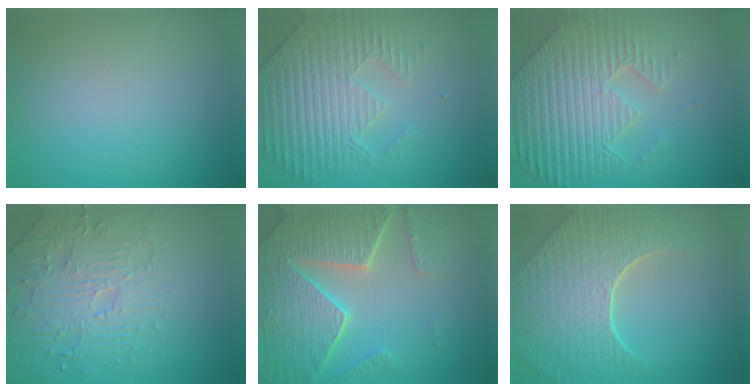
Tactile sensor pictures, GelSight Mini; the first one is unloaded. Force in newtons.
{"total": 4.7, "press": 4.6, "slide": 1.1}
{"total": 9.2, "press": 6.5, "slide": 6.5}
{"total": 4.6, "press": 3.9, "slide": 2.3}
{"total": 8.3, "press": 6.1, "slide": 5.6}
{"total": 9.0, "press": 6.4, "slide": 6.4}